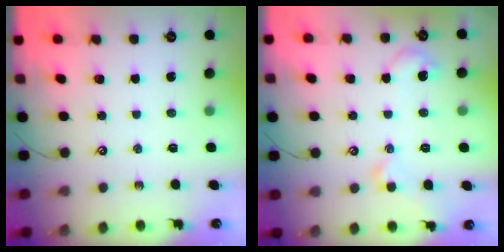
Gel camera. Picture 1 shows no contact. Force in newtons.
{"total": 2.7, "press": 2.7, "slide": 0.0}